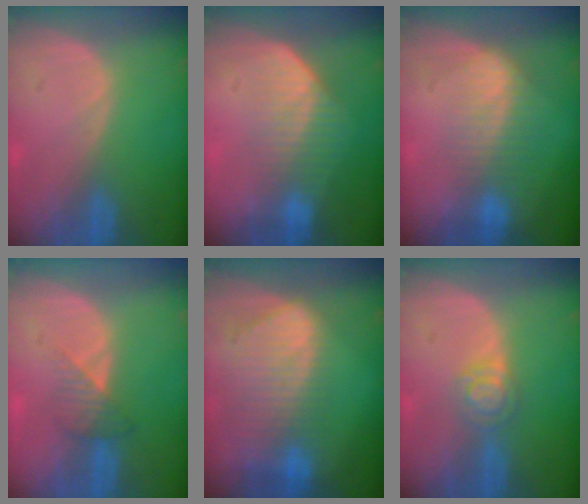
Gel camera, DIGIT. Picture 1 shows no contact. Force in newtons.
{"total": 7.2, "press": 6.1, "slide": 3.8}
{"total": 7.3, "press": 6.2, "slide": 3.8}
{"total": 3.3, "press": 3.1, "slide": 1.2}
{"total": 10.4, "press": 8.7, "slide": 5.5}
{"total": 4.0, "press": 3.6, "slide": 1.8}